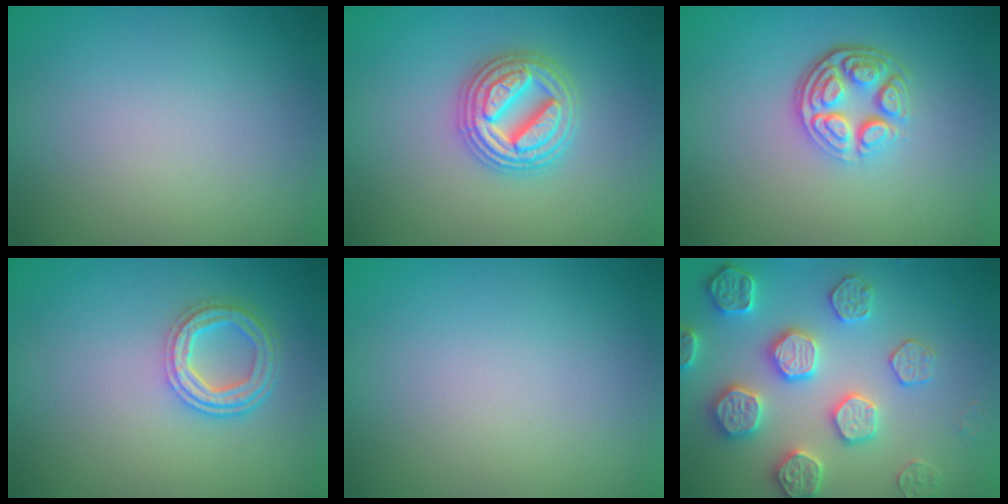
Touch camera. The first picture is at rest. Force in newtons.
{"total": 4.9, "press": 4.8, "slide": 0.7}
{"total": 4.8, "press": 3.5, "slide": 3.3}
{"total": 4.2, "press": 3.3, "slide": 2.6}
{"total": 0.0}
{"total": 5.6, "press": 5.5, "slide": 1.2}